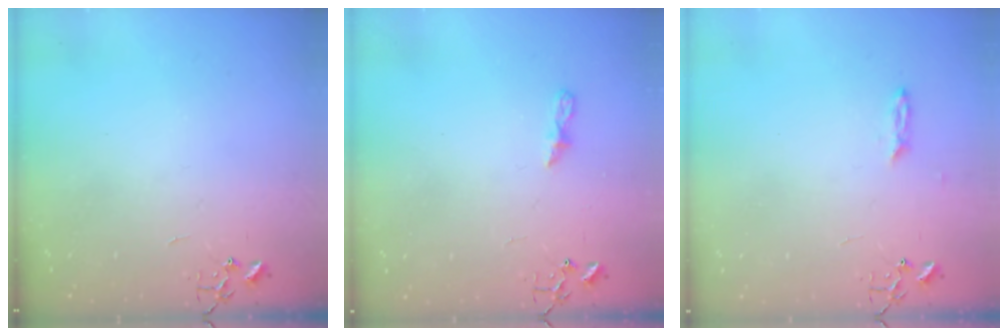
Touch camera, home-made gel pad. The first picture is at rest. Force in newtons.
{"total": 5.3, "press": 5.3, "slide": 0.6}
{"total": 2.3, "press": 2.2, "slide": 0.4}